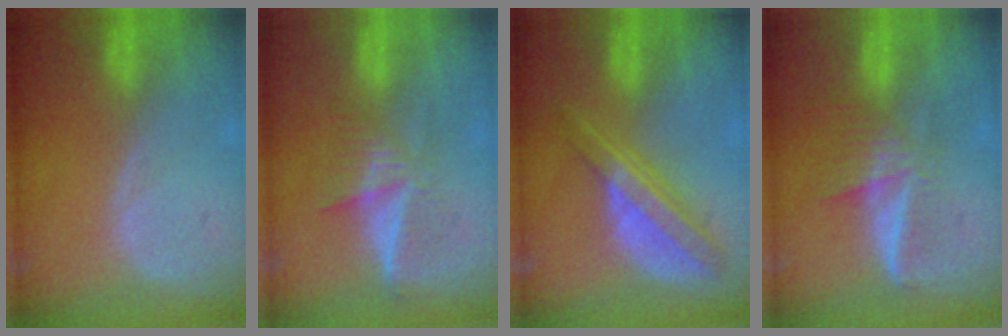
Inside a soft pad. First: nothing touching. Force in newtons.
{"total": 6.3, "press": 5.3, "slide": 3.4}
{"total": 7.8, "press": 6.6, "slide": 4.1}
{"total": 6.0, "press": 5.6, "slide": 2.3}